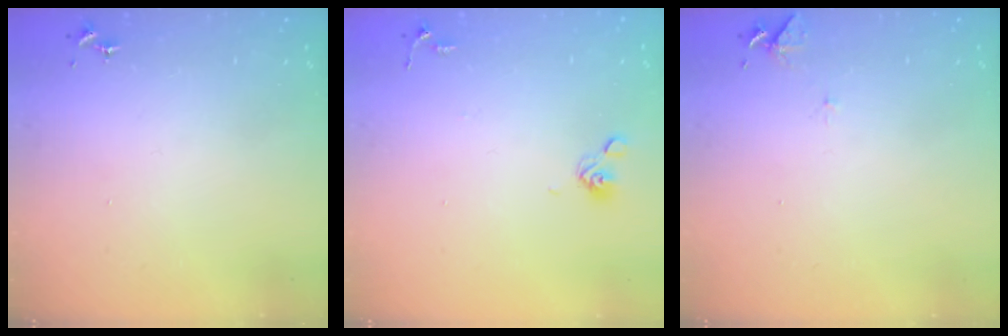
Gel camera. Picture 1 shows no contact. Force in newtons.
{"total": 6.3, "press": 6.0, "slide": 2.1}
{"total": 6.2, "press": 6.2, "slide": 0.6}